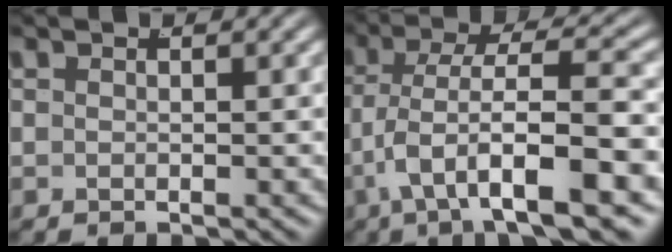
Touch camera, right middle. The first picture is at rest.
{"total": 8.6, "force": [-2.3, 3.3, 7.6], "torque": [-0.139, -0.018, -0.023]}